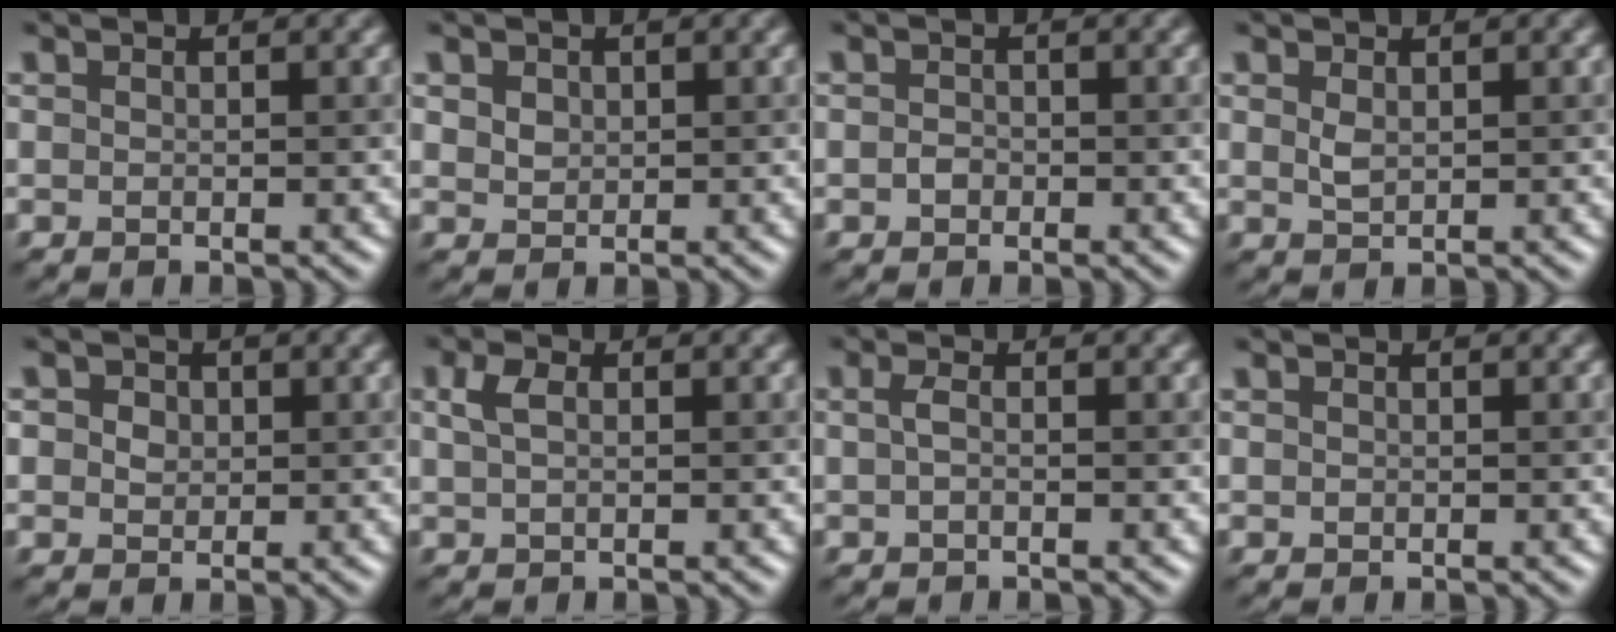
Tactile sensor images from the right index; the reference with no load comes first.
{"total": 1.2, "force": [0.6, 1.0, 0.3], "torque": [-0.004, 0.008, 0.014]}
{"total": 0.7, "force": [-0.3, 0.6, 0.2], "torque": [-0.005, 0.005, -0.006]}
{"total": 1.0, "force": [0.4, 0.5, 0.7], "torque": [-0.021, 0.005, 0.015]}
{"total": 2.3, "force": [0.7, 1.9, 1.0], "torque": [-0.010, 0.026, -0.002]}
{"total": 1.5, "force": [0.6, 0.8, 1.1], "torque": [-0.026, 0.012, 0.012]}
{"total": 0.8, "force": [-0.1, 0.1, 0.8], "torque": [-0.019, 0.004, -0.001]}
{"total": 0.0}